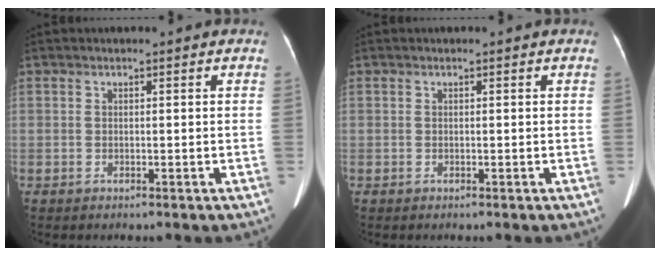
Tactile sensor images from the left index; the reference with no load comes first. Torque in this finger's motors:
{"motor_torque": [0.03, 0.04, 0.00, 0.00]}